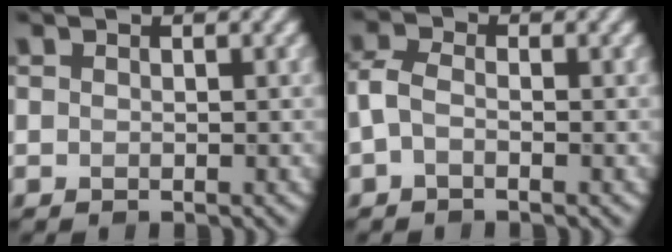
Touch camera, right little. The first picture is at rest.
{"total": 2.1, "force": [-1.0, 1.1, 1.6], "torque": [-0.041, 0.008, -0.023]}